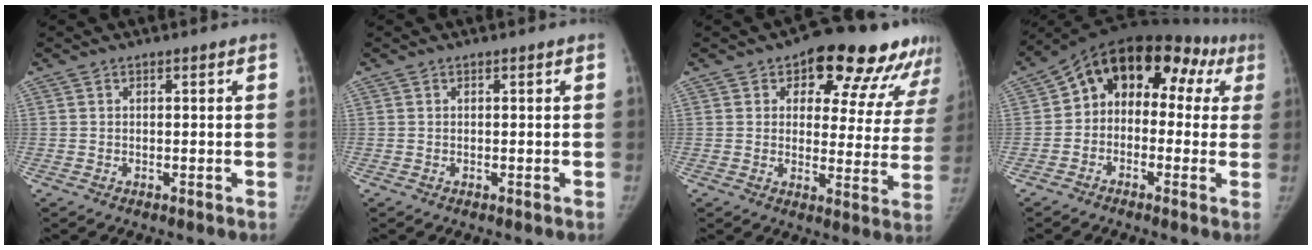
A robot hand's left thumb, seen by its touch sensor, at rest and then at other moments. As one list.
[{"total": 0.0}, {"total": 18.5, "force": [12.2, 9.5, 10.2], "torque": [-0.067, -0.042, 0.139]}, {"total": 15.7, "force": [3.3, 11.2, 10.5], "torque": [-0.077, 0.062, 0.032]}]